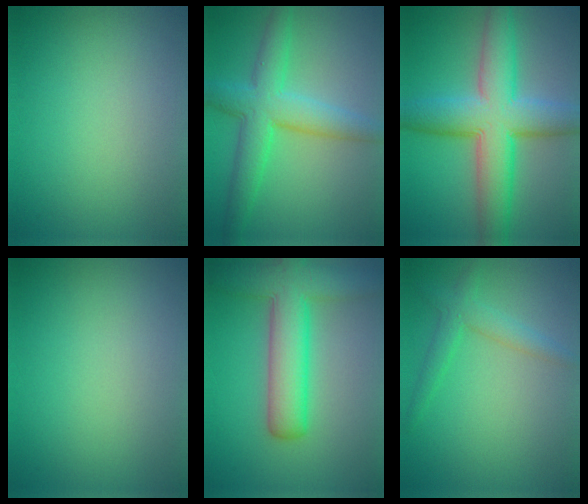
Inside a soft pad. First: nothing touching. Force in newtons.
{"total": 5.9, "press": 5.9, "slide": 0.1}
{"total": 9.3, "press": 9.3, "slide": 0.3}
{"total": 0.0}
{"total": 7.6, "press": 7.6, "slide": 0.3}
{"total": 2.5, "press": 2.5, "slide": 0.1}